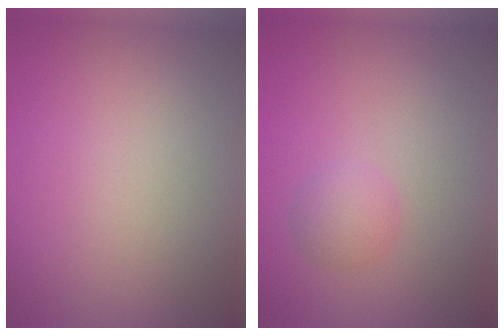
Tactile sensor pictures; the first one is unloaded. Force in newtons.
{"total": 1.7, "press": 1.7, "slide": 0.0}